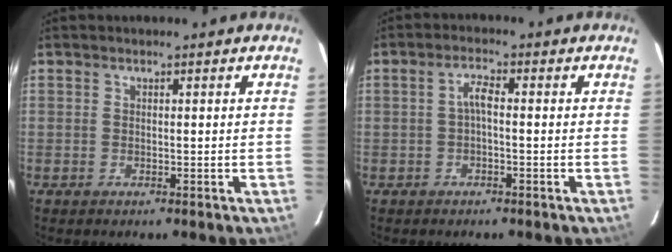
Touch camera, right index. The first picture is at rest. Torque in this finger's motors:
{"motor_torque": [0.37, -0.11, 0.22, 0.05]}